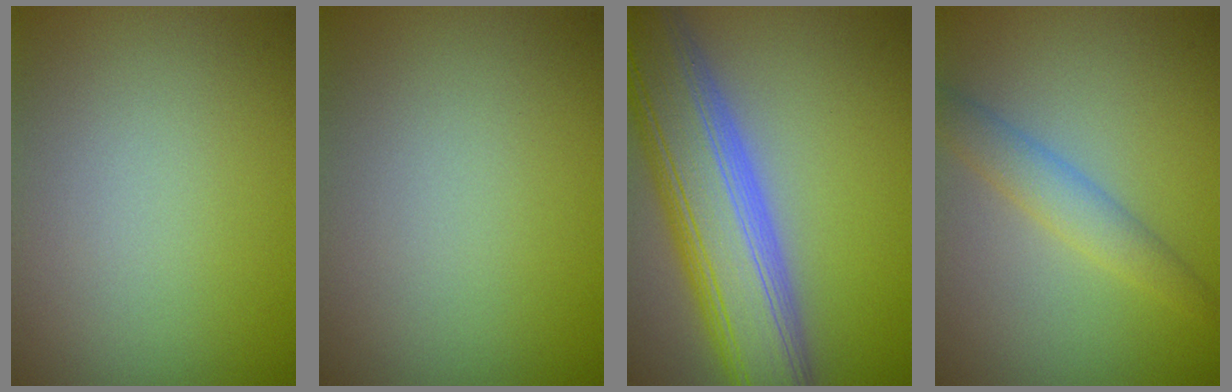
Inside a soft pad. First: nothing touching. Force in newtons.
{"total": 0.0}
{"total": 10.7, "press": 10.7, "slide": 0.4}
{"total": 2.6, "press": 2.6, "slide": 0.0}